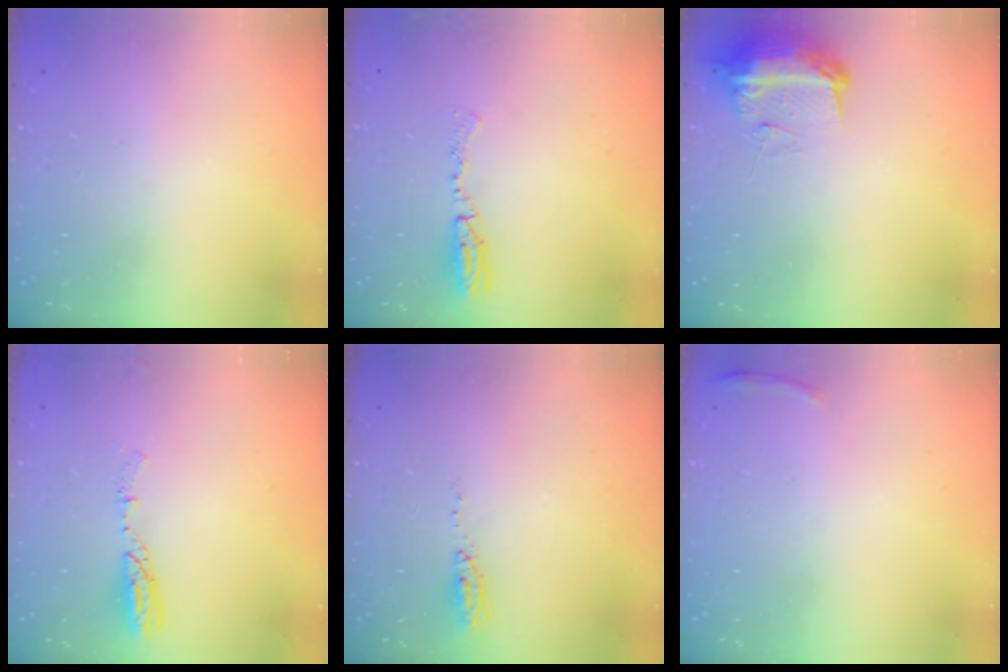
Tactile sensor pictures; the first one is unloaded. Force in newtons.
{"total": 5.6, "press": 5.3, "slide": 1.9}
{"total": 11.4, "press": 11.4, "slide": 1.1}
{"total": 4.5, "press": 4.3, "slide": 1.0}
{"total": 3.9, "press": 3.7, "slide": 1.2}
{"total": 4.0, "press": 3.7, "slide": 1.6}